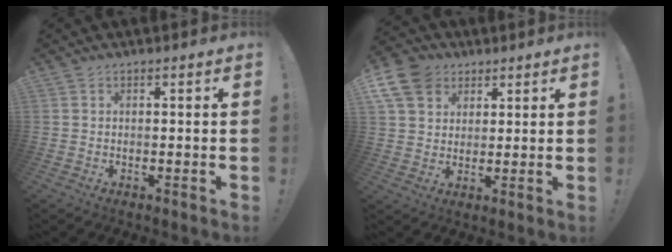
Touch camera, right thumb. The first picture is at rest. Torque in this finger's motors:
{"motor_torque": [0.29, 0.30, 0.30, 0.00, 0.24]}